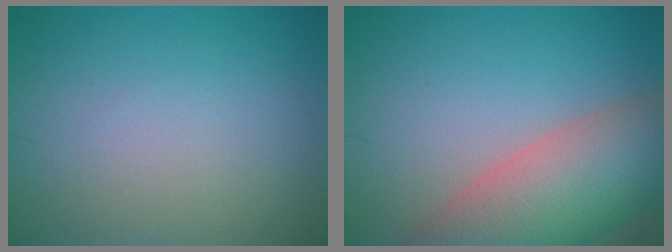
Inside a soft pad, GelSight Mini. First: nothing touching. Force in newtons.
{"total": 10.3, "press": 10.3, "slide": 1.0}